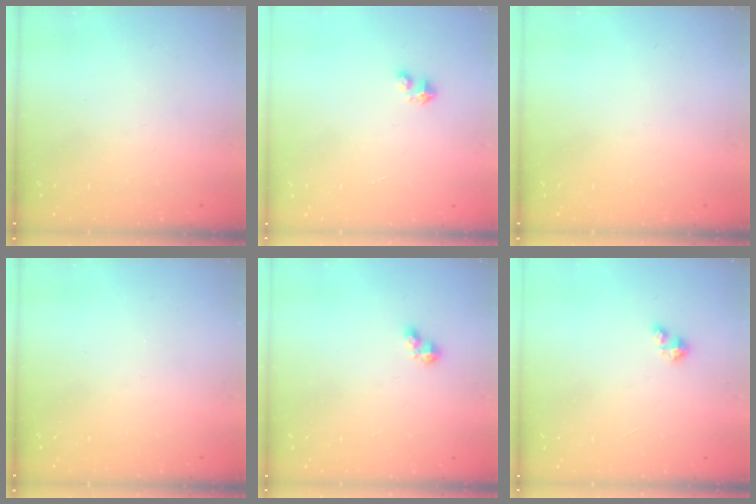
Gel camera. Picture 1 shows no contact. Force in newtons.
{"total": 2.8, "press": 2.8, "slide": 0.1}
{"total": 0.0}
{"total": 0.0}
{"total": 2.8, "press": 2.8, "slide": 0.4}
{"total": 0.9, "press": 0.9, "slide": 0.2}